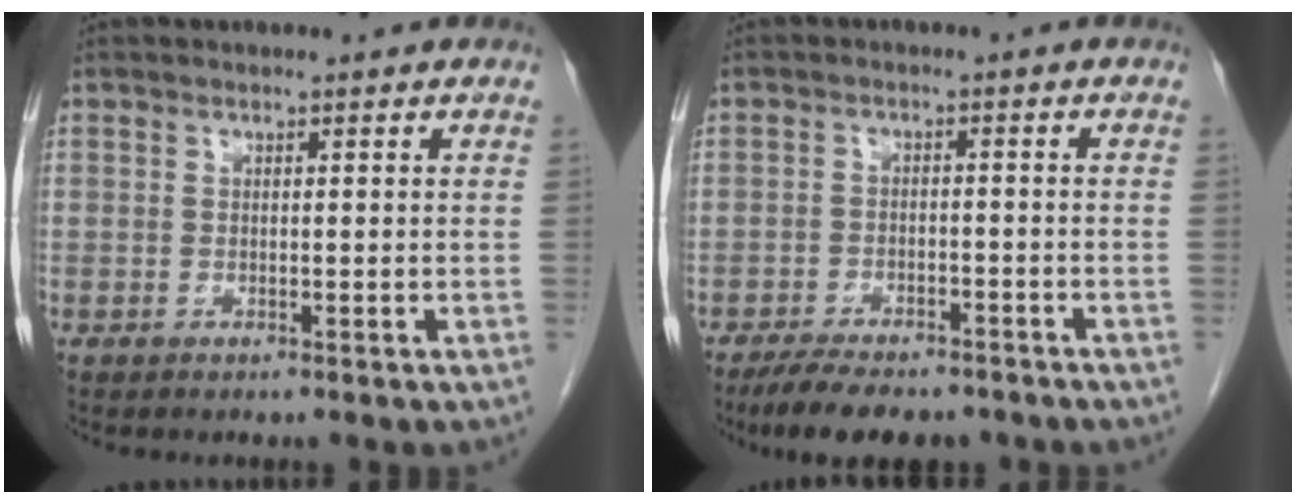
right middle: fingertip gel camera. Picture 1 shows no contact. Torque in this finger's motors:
{"motor_torque": [0.97, -0.89, 0.10, 0.07]}